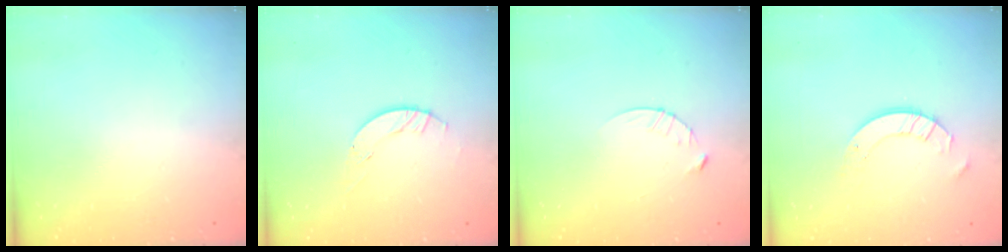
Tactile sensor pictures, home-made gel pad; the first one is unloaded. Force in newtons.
{"total": 4.0, "press": 4.0, "slide": 0.4}
{"total": 3.9, "press": 3.8, "slide": 0.4}
{"total": 6.1, "press": 6.1, "slide": 0.6}